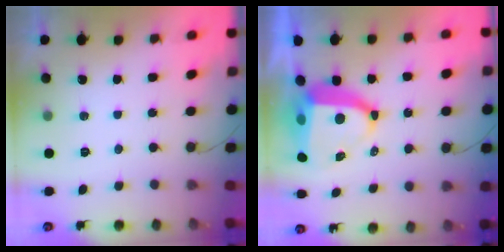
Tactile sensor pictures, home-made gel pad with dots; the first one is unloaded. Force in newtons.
{"total": 10.2, "press": 10.1, "slide": 1.0}